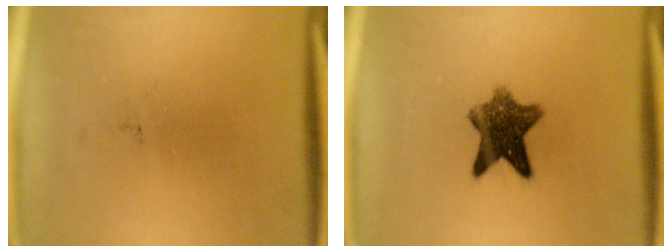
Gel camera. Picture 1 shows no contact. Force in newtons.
{"total": 8.7}